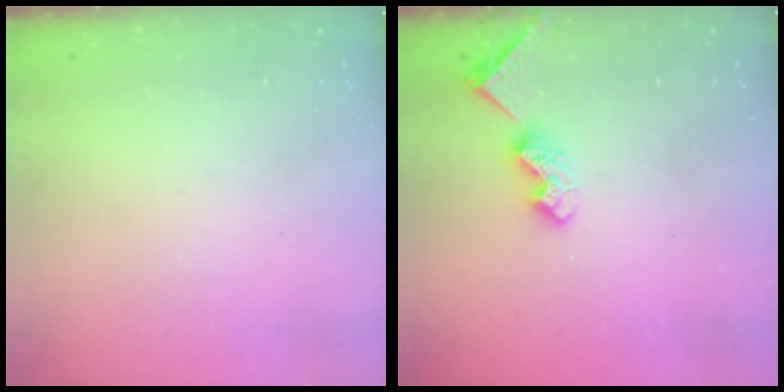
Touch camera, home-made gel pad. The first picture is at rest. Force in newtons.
{"total": 8.3, "press": 8.3, "slide": 0.6}